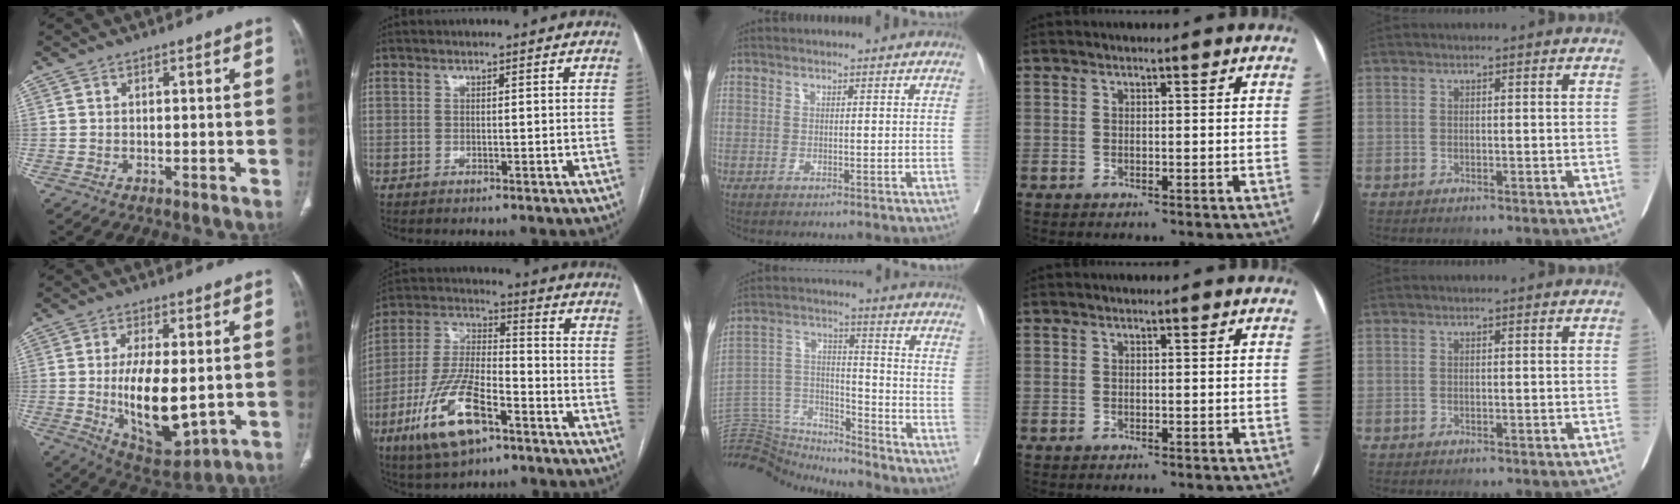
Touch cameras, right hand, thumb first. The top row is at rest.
{"thumb": {"total": 14.3, "force": [-1.1, 6.3, 12.8], "torque": [-0.205, -0.022, -0.001]}, "index": {"total": 15.1, "force": [-7.7, 5.0, 12.0], "torque": [-0.258, -0.004, -0.137]}, "middle": {"total": 14.5, "force": [-14.2, 2.5, 1.5], "torque": [-0.038, 0.057, -0.248]}}